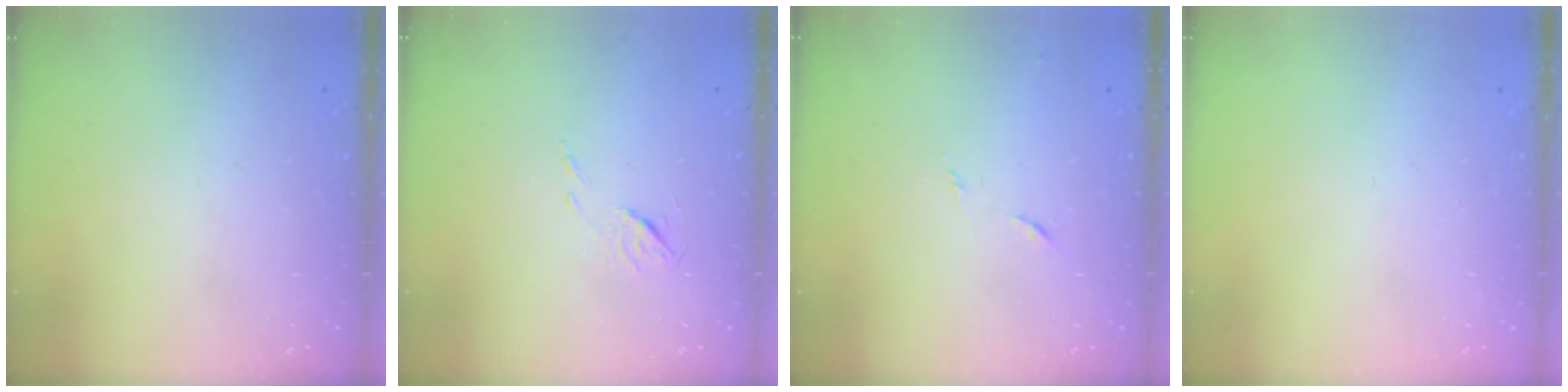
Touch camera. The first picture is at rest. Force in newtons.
{"total": 5.1, "press": 5.0, "slide": 0.8}
{"total": 5.9, "press": 5.9, "slide": 0.6}
{"total": 0.0}